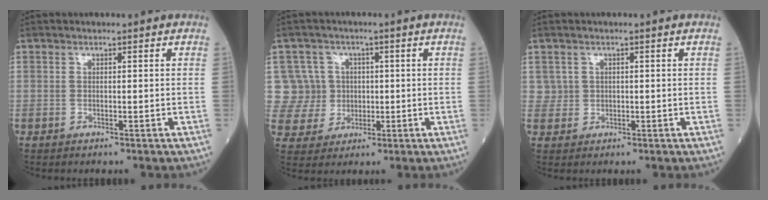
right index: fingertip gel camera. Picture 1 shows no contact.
{"total": 8.0, "force": [1.4, 7.9, 0.3], "torque": [-0.007, 0.027, 0.034]}
{"total": 2.0, "force": [0.7, 1.8, -0.1], "torque": [0.015, 0.004, 0.007]}